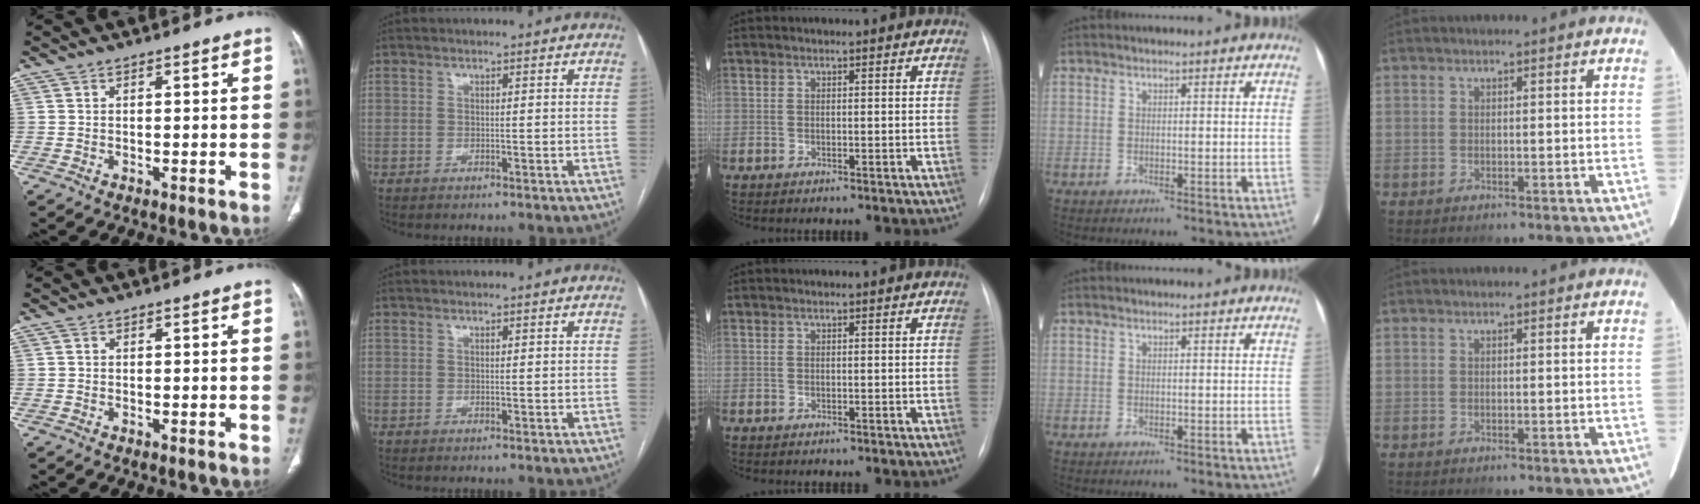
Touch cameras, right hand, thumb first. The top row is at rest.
{}